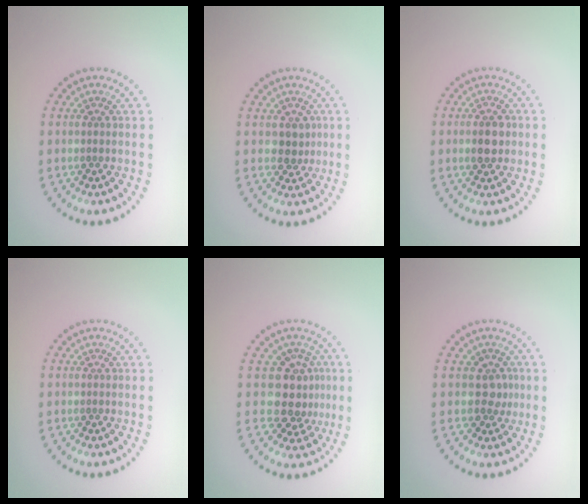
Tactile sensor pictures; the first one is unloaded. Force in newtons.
{"total": 1.9, "press": 1.6, "slide": 1.1}
{"total": 2.9, "press": 2.9, "slide": 0.1}
{"total": 0.0}
{"total": 3.7, "press": 3.1, "slide": 2.0}
{"total": 1.8, "press": 1.4, "slide": 1.2}